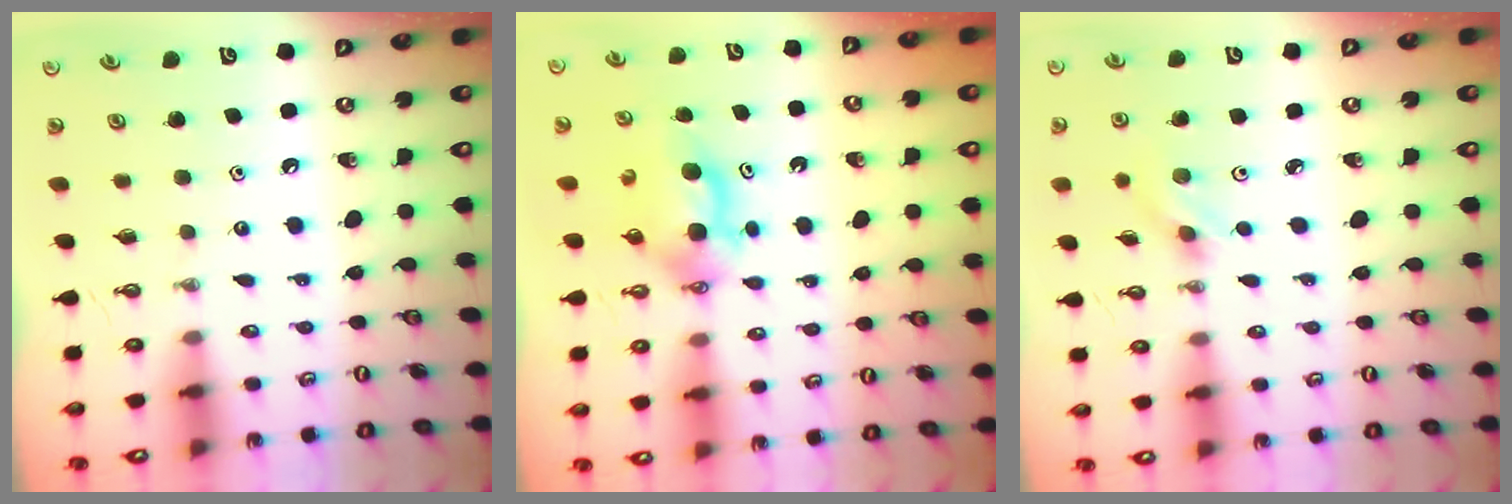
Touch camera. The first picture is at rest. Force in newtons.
{"total": 5.9, "press": 5.6, "slide": 1.9}
{"total": 3.2, "press": 2.9, "slide": 1.4}